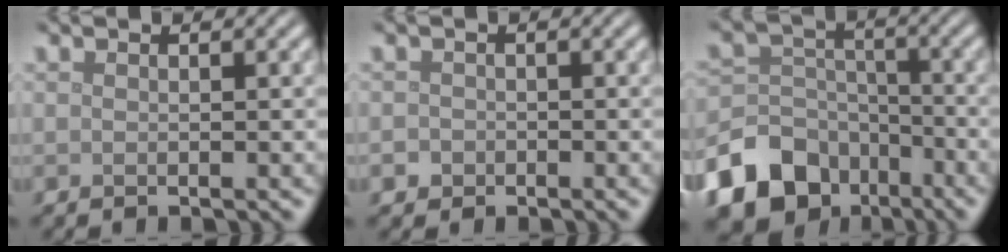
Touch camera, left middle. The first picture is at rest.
{"total": 1.3, "force": [-0.7, 1.1, 0.2], "torque": [-0.001, 0.004, -0.011]}
{"total": 11.8, "force": [-7.2, 8.7, 3.4], "torque": [-0.088, -0.024, -0.136]}